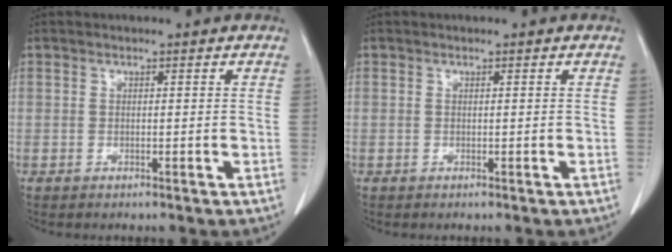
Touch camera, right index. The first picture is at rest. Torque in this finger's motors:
{"motor_torque": [0.06, -0.03, 0.05, 0.00]}